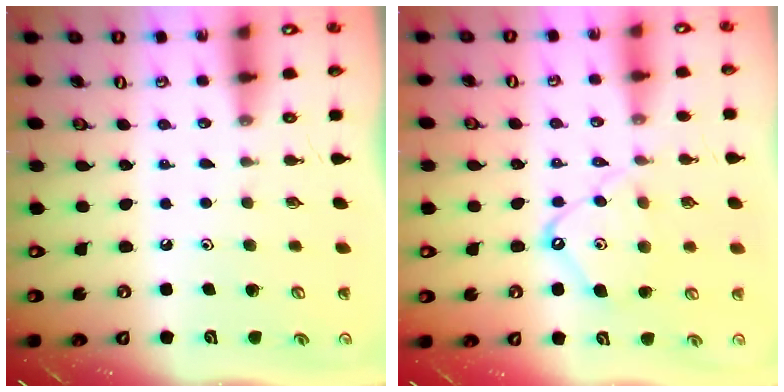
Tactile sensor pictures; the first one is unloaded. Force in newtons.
{"total": 10.3, "press": 10.3, "slide": 1.0}